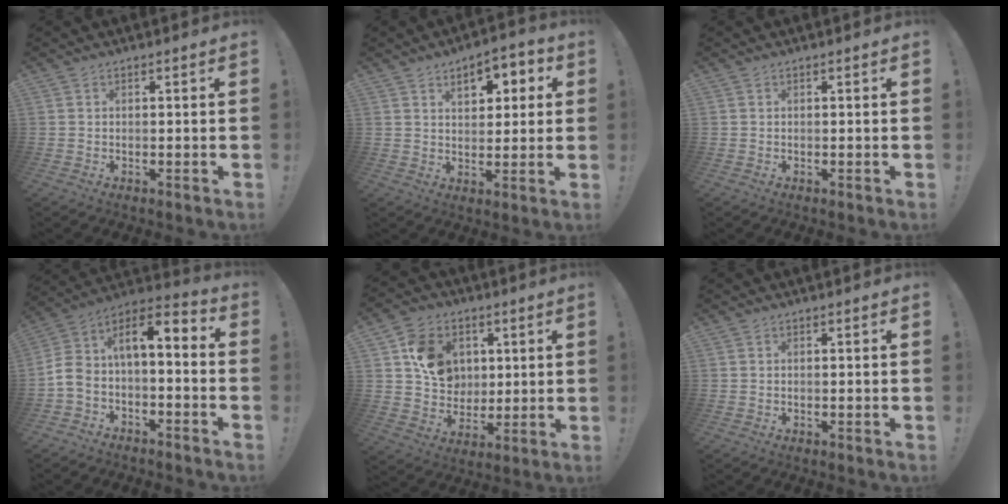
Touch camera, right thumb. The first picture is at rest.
{"total": 8.6, "force": [3.7, 5.0, 6.0], "torque": [-0.071, -0.012, 0.059]}
{"total": 0.0}
{"total": 7.2, "force": [-1.5, 3.9, 5.9], "torque": [-0.100, 0.000, -0.028]}
{"total": 13.4, "force": [3.9, 11.2, 6.2], "torque": [-0.087, -0.007, 0.085]}
{"total": 0.0}